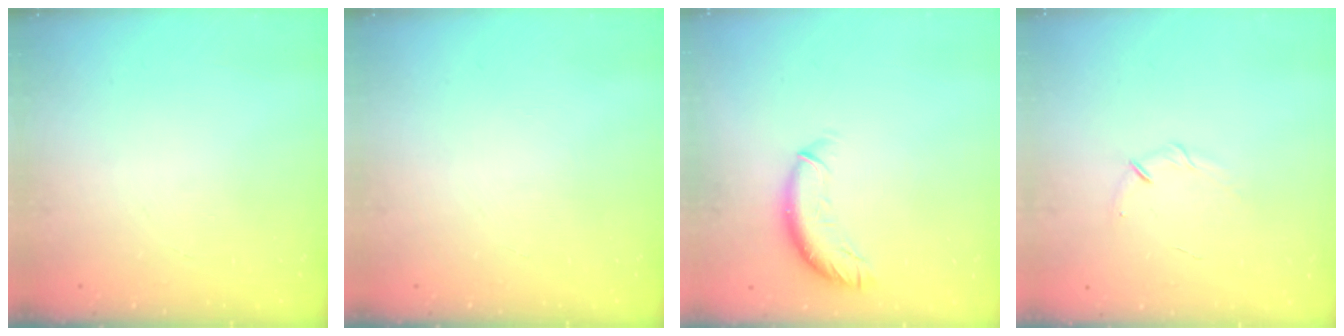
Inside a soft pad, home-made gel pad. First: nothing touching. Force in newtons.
{"total": 0.0}
{"total": 9.4, "press": 9.4, "slide": 0.6}
{"total": 4.7, "press": 4.5, "slide": 1.4}